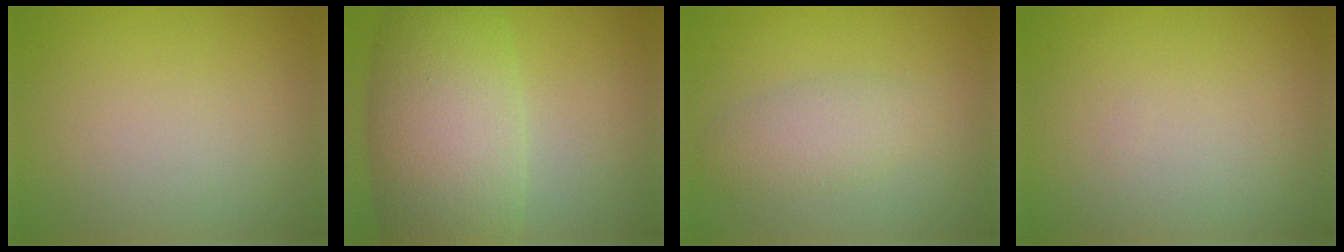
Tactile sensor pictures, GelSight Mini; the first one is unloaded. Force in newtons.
{"total": 10.8, "press": 10.8, "slide": 0.4}
{"total": 2.7, "press": 2.7, "slide": 0.0}
{"total": 0.0}